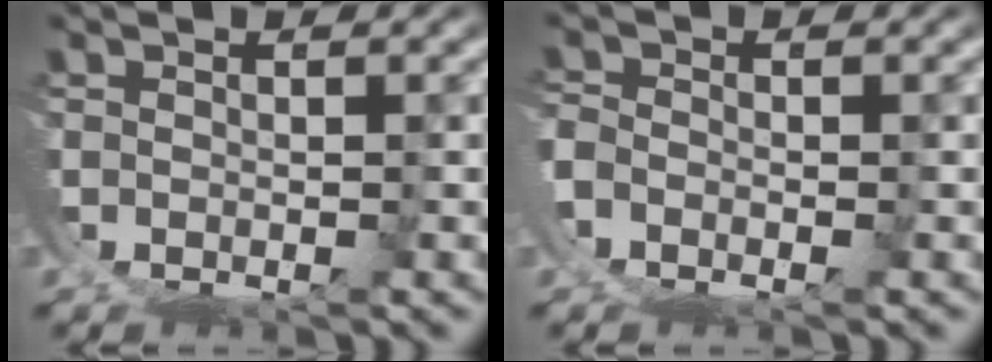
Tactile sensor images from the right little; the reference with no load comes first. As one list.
[{"total": 1.9, "force": [-1.0, 1.5, 0.6], "torque": [-0.019, -0.010, -0.020]}]